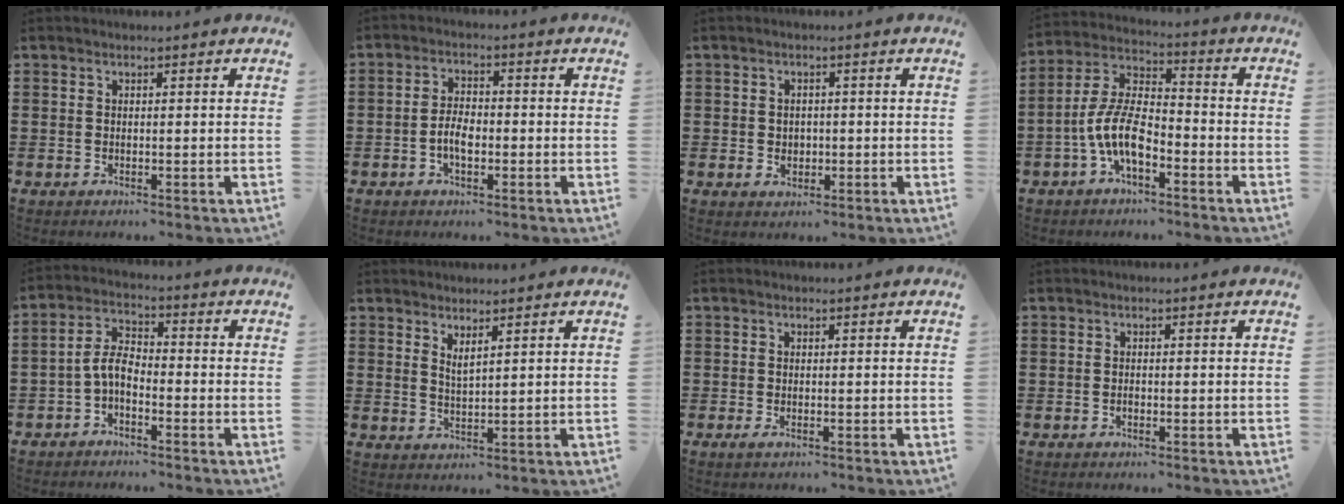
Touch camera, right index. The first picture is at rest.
{"total": 3.8, "force": [-1.1, 1.9, 3.1], "torque": [-0.071, 0.000, -0.024]}
{"total": 1.7, "force": [-0.1, 1.6, 0.6], "torque": [-0.019, 0.004, -0.004]}
{"total": 9.2, "force": [-3.8, 3.9, 7.4], "torque": [-0.181, -0.004, -0.078]}
{"total": 4.8, "force": [-2.1, 2.3, 3.6], "torque": [-0.096, 0.003, -0.050]}
{"total": 1.9, "force": [1.7, 0.2, 0.8], "torque": [-0.018, 0.002, 0.032]}
{"total": 0.6, "force": [-0.2, 0.3, 0.5], "torque": [-0.009, -0.003, -0.003]}
{"total": 0.6, "force": [-0.4, 0.3, 0.4], "torque": [-0.008, -0.003, -0.006]}